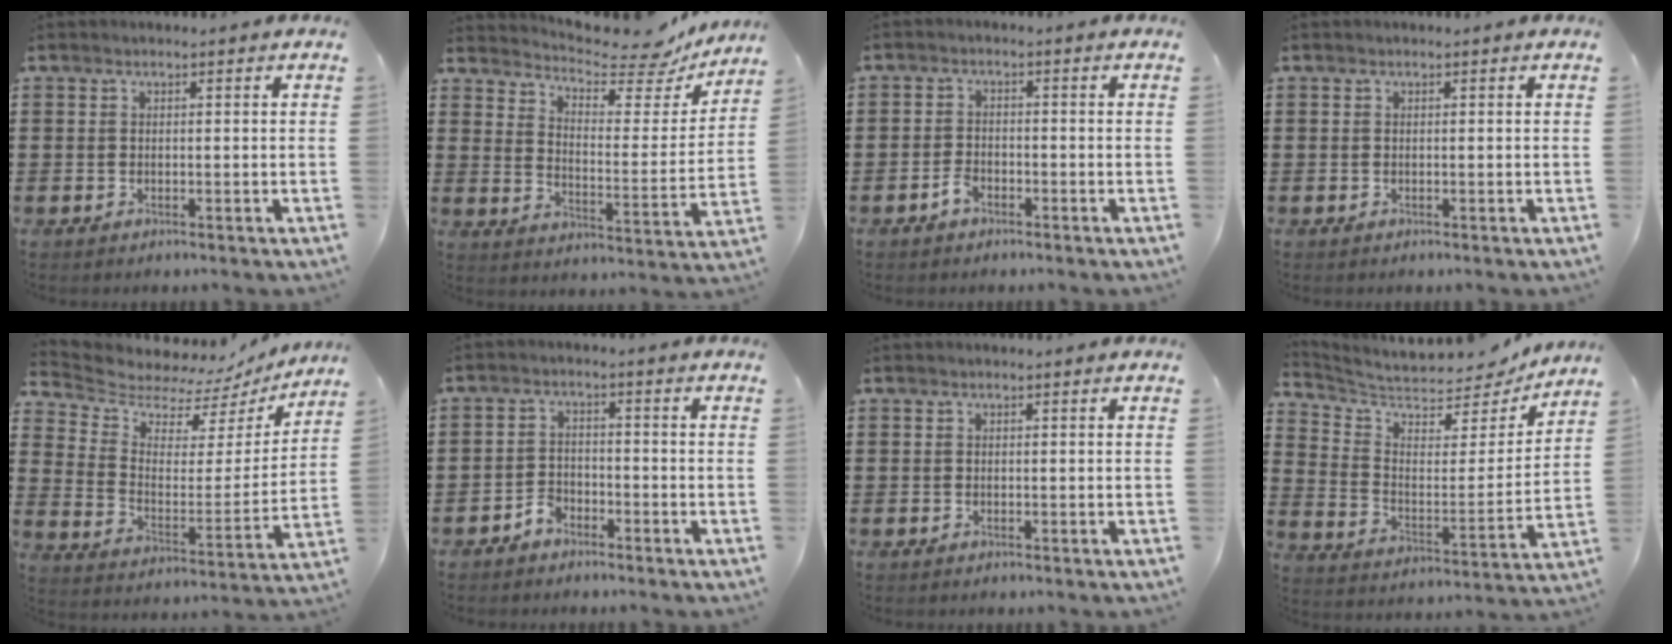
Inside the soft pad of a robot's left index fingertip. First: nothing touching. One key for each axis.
{"total": 6.8, "fx": 6.2, "fy": 1.2, "fz": 2.4, "tx": -0.062, "ty": -0.051, "tz": 0.102}
{"total": 2.2, "fx": -1.6, "fy": 1.1, "fz": 1.0, "tx": -0.023, "ty": 0.002, "tz": -0.030}
{"total": 0.0}
{"total": 6.3, "fx": 5.8, "fy": 2.2, "fz": 1.1, "tx": -0.058, "ty": -0.048, "tz": 0.099}
{"total": 2.8, "fx": -2.4, "fy": 1.3, "fz": 0.6, "tx": -0.017, "ty": 0.005, "tz": -0.050}
{"total": 0.0}
{"total": 6.0, "fx": 5.5, "fy": 1.5, "fz": 1.8, "tx": -0.067, "ty": -0.047, "tz": 0.092}